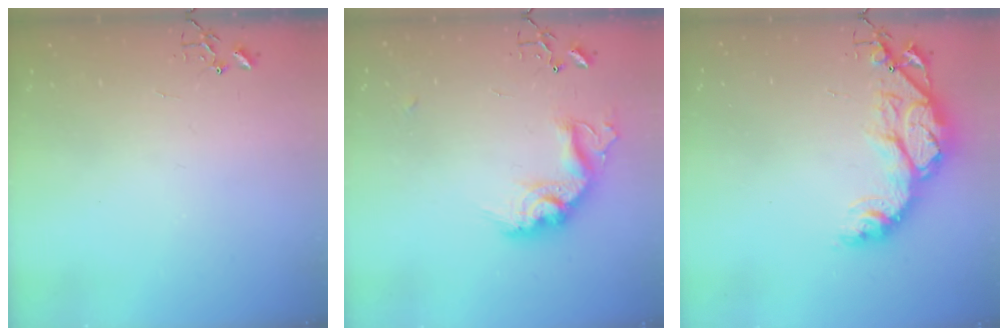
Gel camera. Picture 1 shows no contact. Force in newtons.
{"total": 16.9, "press": 16.9, "slide": 1.2}
{"total": 15.3, "press": 15.3, "slide": 1.1}